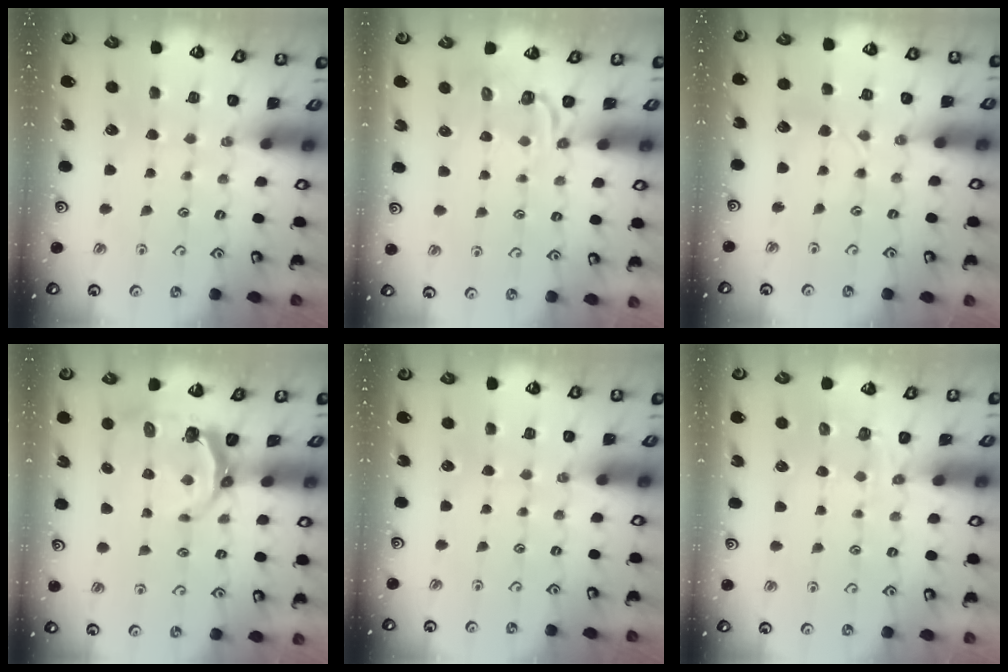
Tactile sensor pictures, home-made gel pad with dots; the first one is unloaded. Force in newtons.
{"total": 3.3, "press": 2.1, "slide": 2.6}
{"total": 2.2, "press": 2.2, "slide": 0.3}
{"total": 6.8, "press": 5.7, "slide": 3.8}
{"total": 0.0}
{"total": 2.3, "press": 1.5, "slide": 1.7}